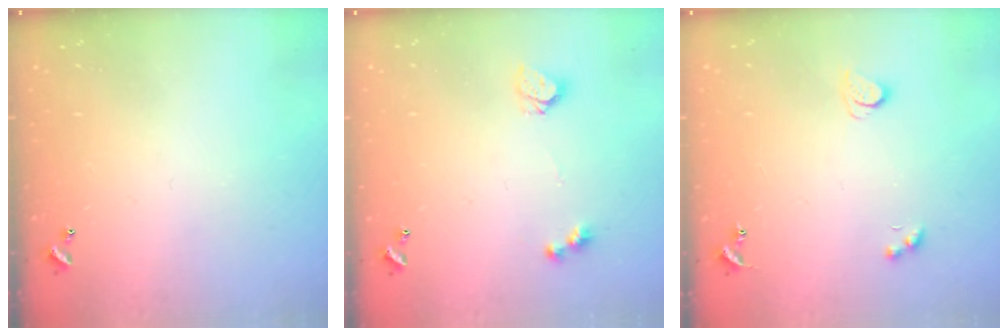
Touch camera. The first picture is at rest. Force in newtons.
{"total": 4.5, "press": 4.4, "slide": 0.2}
{"total": 3.0, "press": 2.9, "slide": 0.7}